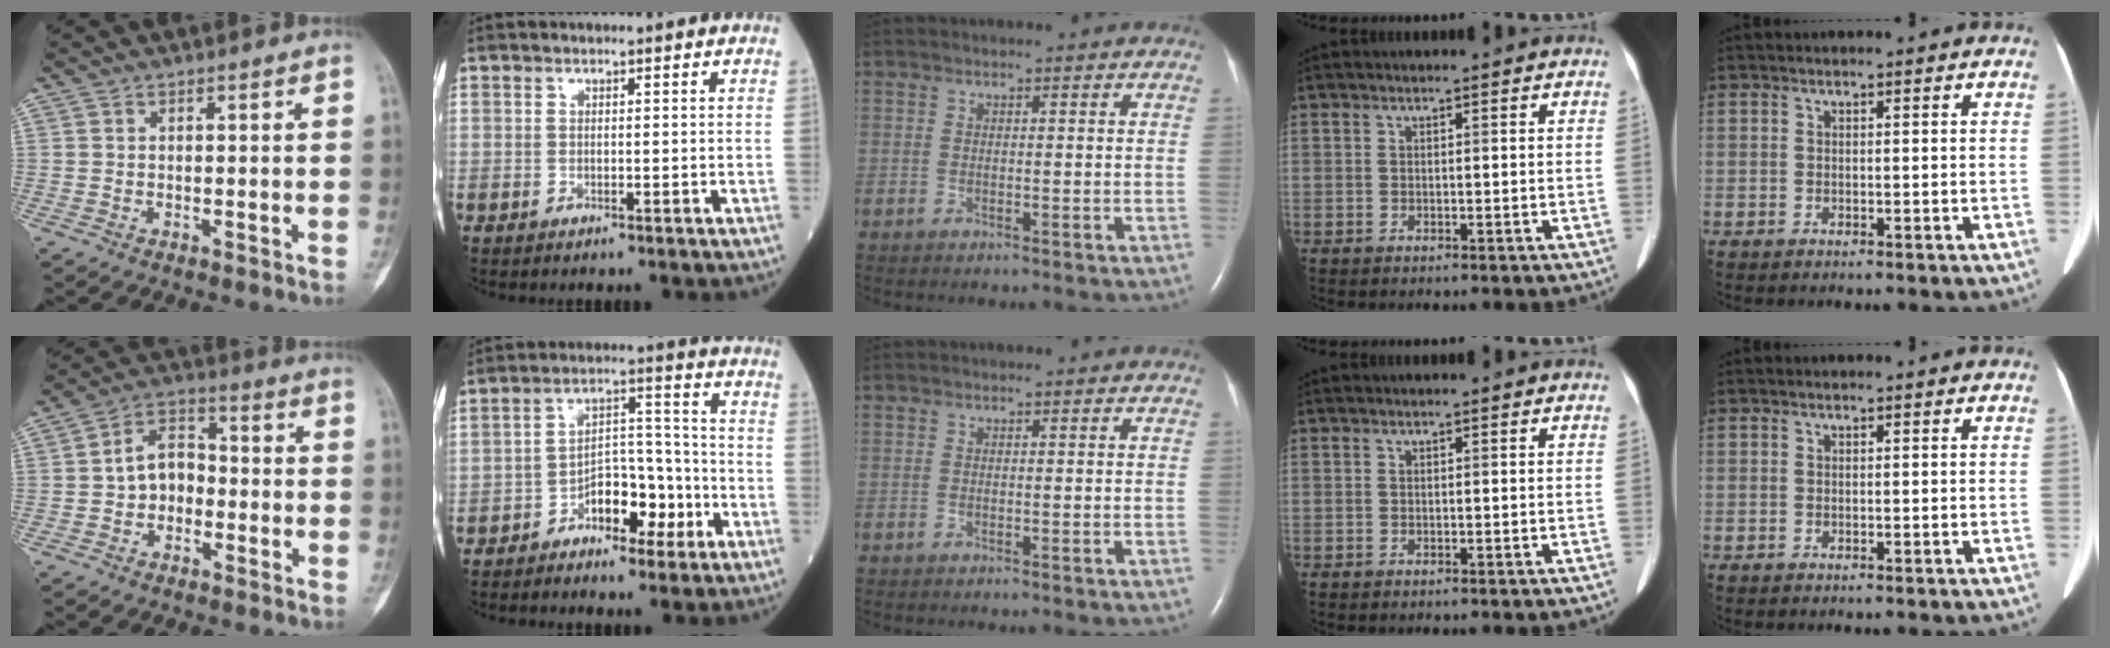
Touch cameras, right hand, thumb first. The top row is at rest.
{"thumb": {"total": 7.5, "force": [-1.2, 5.6, 4.9], "torque": [-0.057, 0.033, -0.037]}, "index": {"total": 8.4, "force": [-4.2, 4.1, 6.0], "torque": [-0.096, 0.028, -0.070]}}